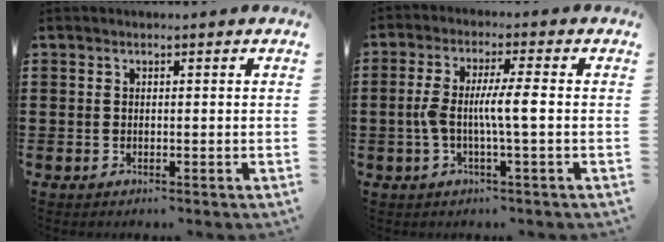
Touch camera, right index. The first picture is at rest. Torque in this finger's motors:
{"motor_torque": [0.47, -0.18, 0.27, 0.09]}